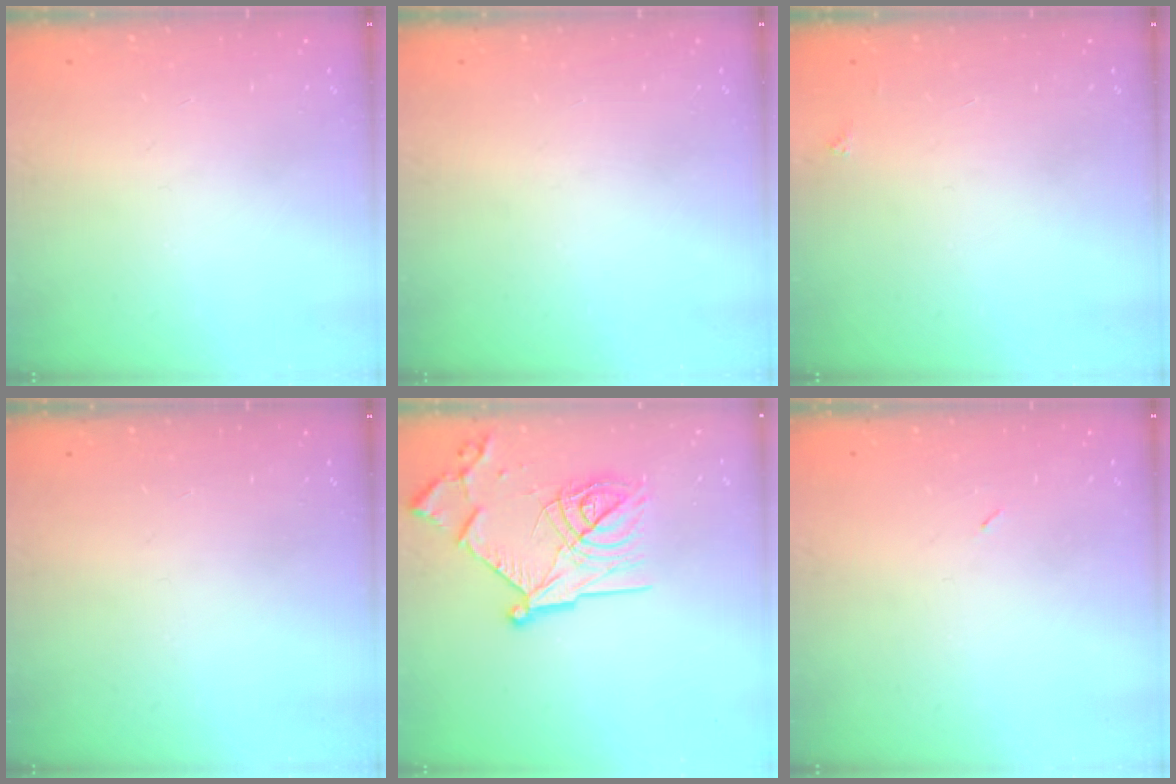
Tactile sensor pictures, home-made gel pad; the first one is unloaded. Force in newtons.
{"total": 0.0}
{"total": 2.0, "press": 2.0, "slide": 0.3}
{"total": 0.0}
{"total": 19.8, "press": 19.7, "slide": 1.2}
{"total": 2.2, "press": 2.1, "slide": 0.9}